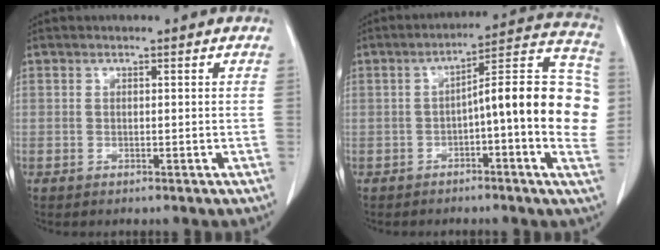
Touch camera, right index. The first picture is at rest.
{"total": 16.5, "force": [-0.7, 2.9, 16.2], "torque": [-0.205, 0.042, -0.010]}